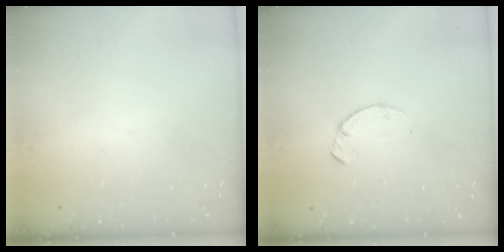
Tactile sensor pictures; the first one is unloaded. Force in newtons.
{"total": 1.4, "press": 1.4, "slide": 0.2}